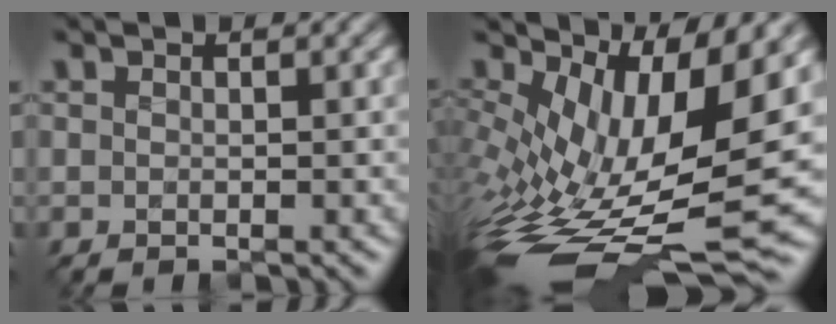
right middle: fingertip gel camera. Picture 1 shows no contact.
{"total": 12.1, "force": [-0.7, 4.8, 11.1], "torque": [-0.218, -0.021, 0.019]}